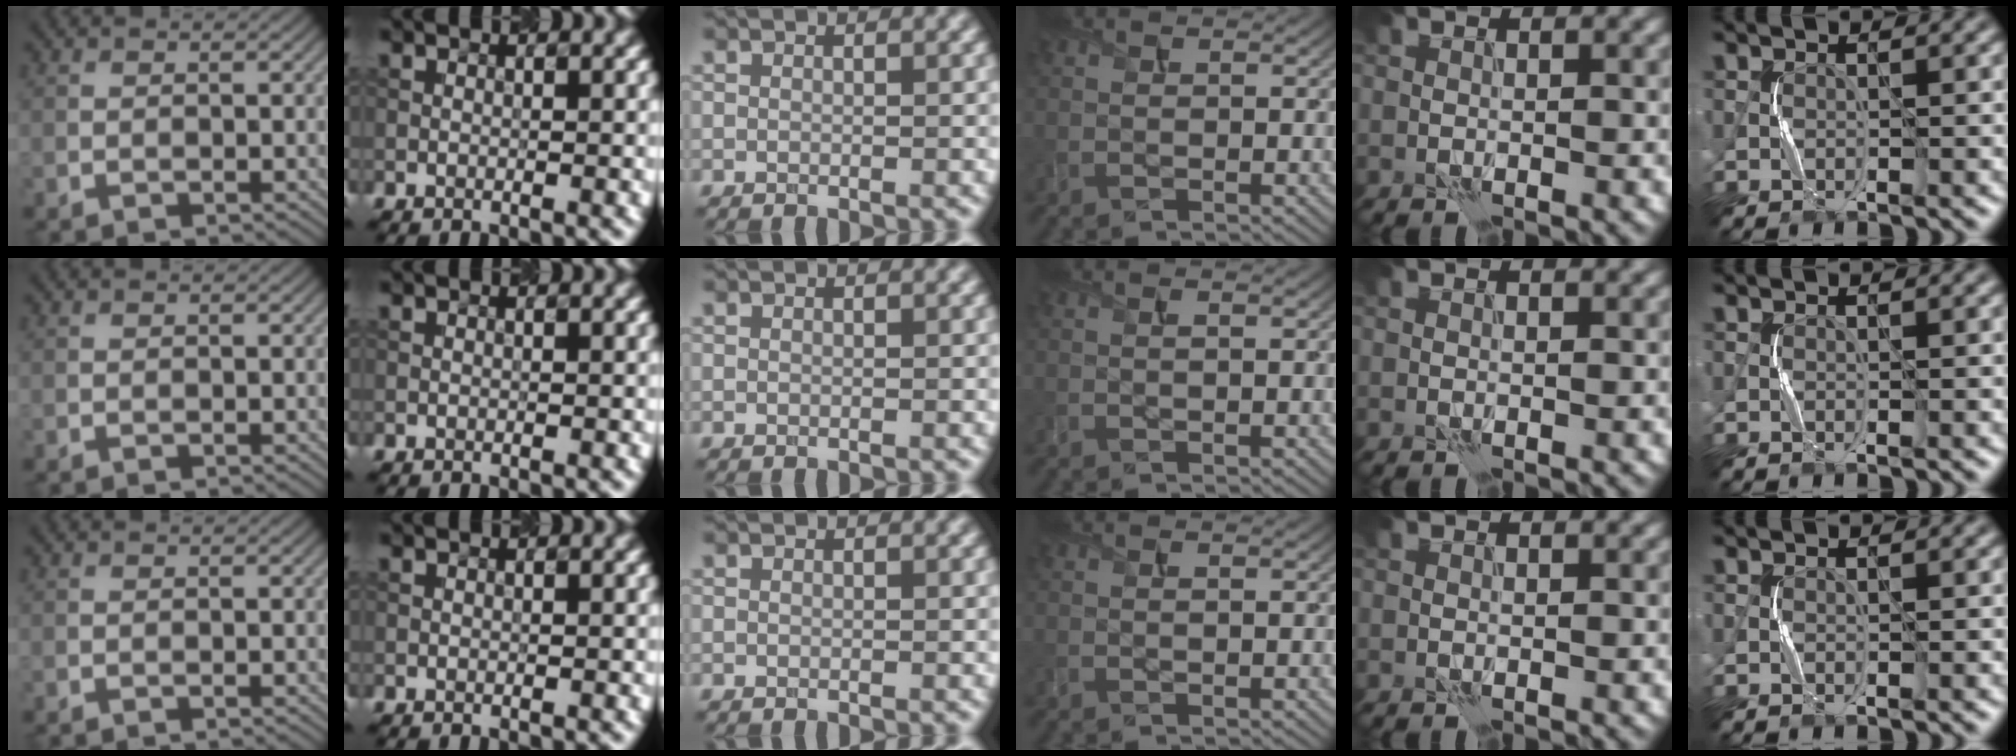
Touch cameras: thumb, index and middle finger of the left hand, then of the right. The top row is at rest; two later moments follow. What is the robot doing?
{"motion": "squeeze", "object": "paper clamp"}